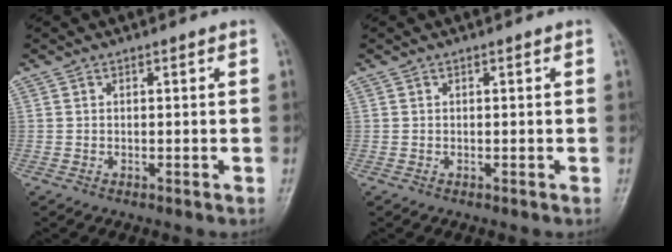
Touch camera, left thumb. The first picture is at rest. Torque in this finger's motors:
{"motor_torque": [0.00, 0.02, -0.14, -0.11, 0.00]}